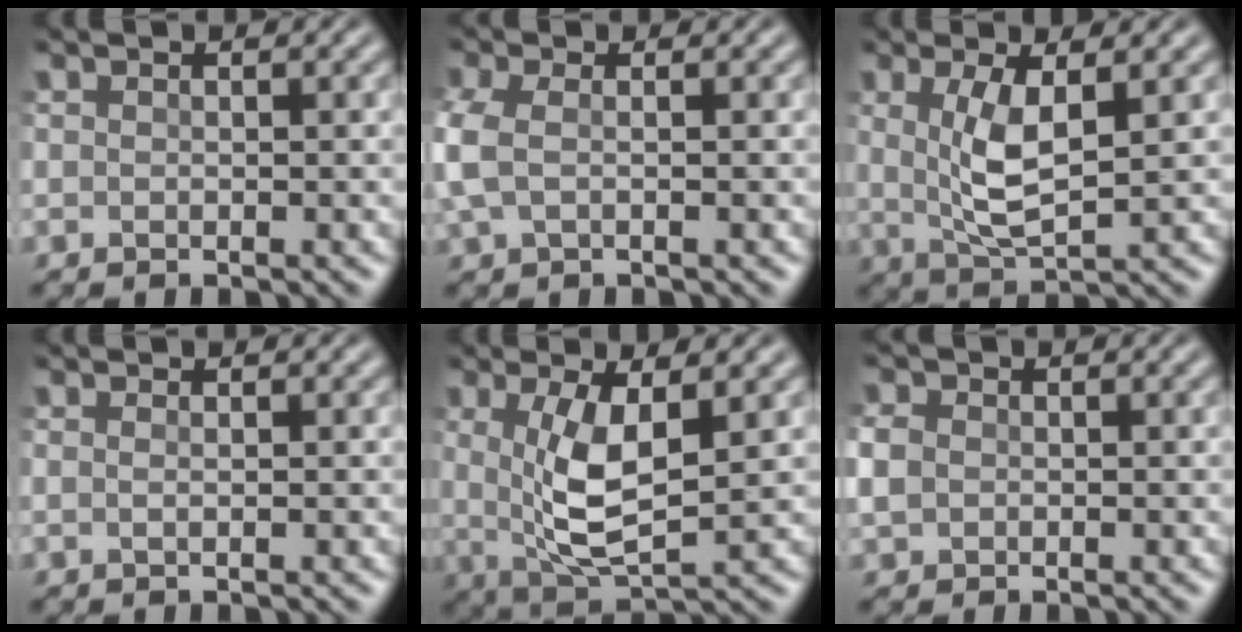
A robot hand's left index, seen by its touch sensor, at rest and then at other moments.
{"total": 3.7, "force": [-0.6, 2.3, 2.8], "torque": [-0.076, -0.002, -0.015]}
{"total": 4.1, "force": [0.7, 0.9, 4.0], "torque": [-0.087, -0.002, 0.017]}
{"total": 0.5, "force": [0.0, 0.0, 0.5], "torque": [-0.011, 0.001, 0.002]}
{"total": 5.8, "force": [0.6, 1.7, 5.5], "torque": [-0.117, -0.009, 0.014]}
{"total": 2.7, "force": [-0.2, 2.3, 1.3], "torque": [-0.036, 0.001, -0.006]}